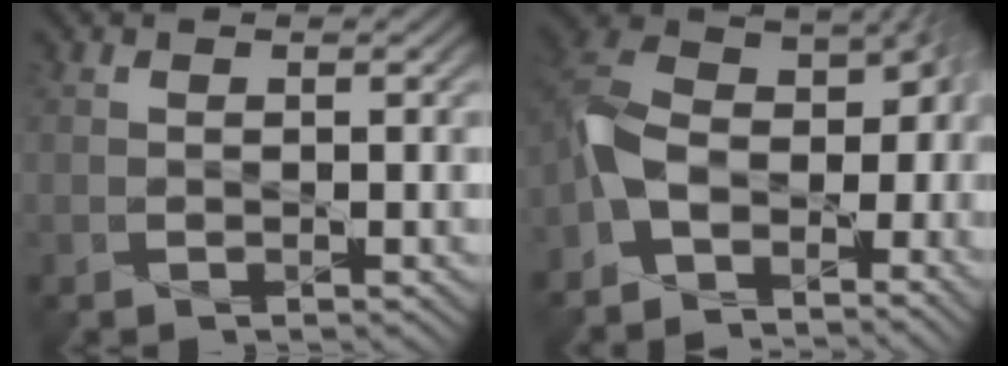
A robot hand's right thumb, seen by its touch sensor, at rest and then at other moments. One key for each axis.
{"total": 10.5, "fx": -4.2, "fy": 6.1, "fz": 7.5, "tx": -0.170, "ty": -0.018, "tz": -0.083}